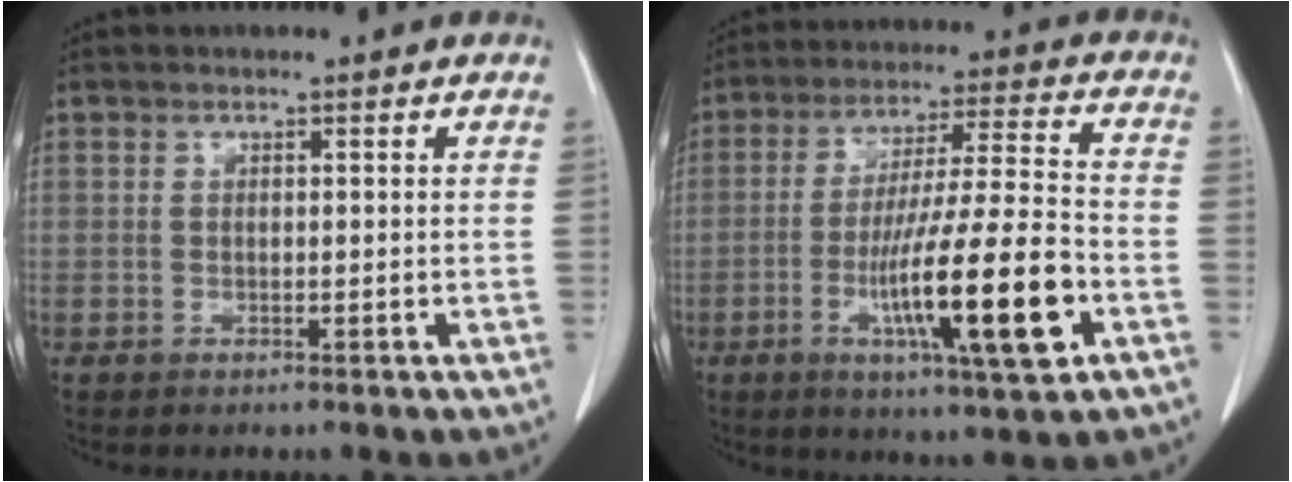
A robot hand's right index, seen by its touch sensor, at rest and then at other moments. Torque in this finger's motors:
{"motor_torque": [1.42, -0.72, 0.72, 0.18]}